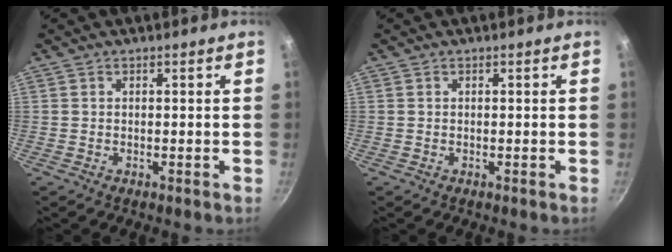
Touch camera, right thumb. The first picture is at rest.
{"total": 0.0}